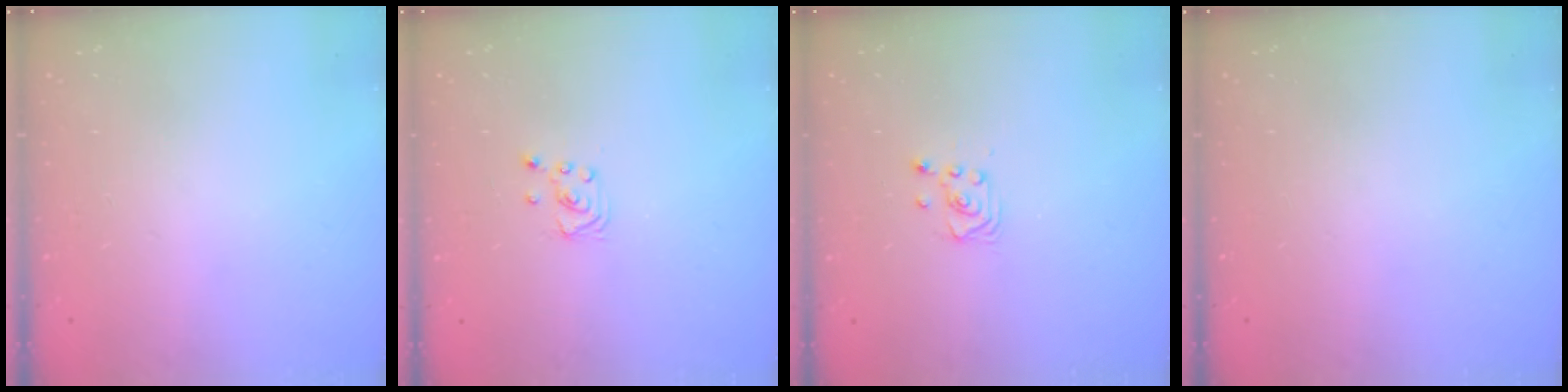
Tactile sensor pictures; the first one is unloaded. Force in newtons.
{"total": 2.3, "press": 2.3, "slide": 0.2}
{"total": 2.6, "press": 2.6, "slide": 0.2}
{"total": 0.0}